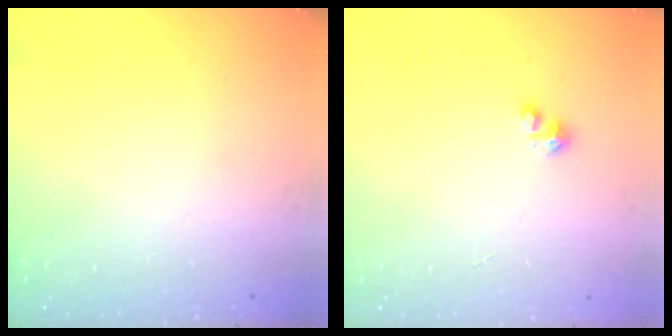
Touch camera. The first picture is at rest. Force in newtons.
{"total": 0.9, "press": 0.9, "slide": 0.1}